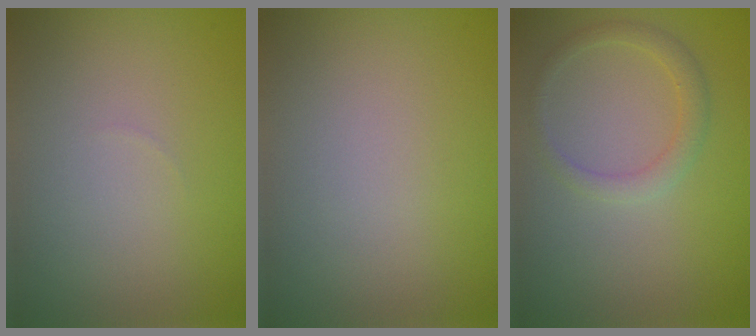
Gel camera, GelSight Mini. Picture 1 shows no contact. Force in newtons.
{"total": 0.0}
{"total": 1.9, "press": 1.9, "slide": 0.1}